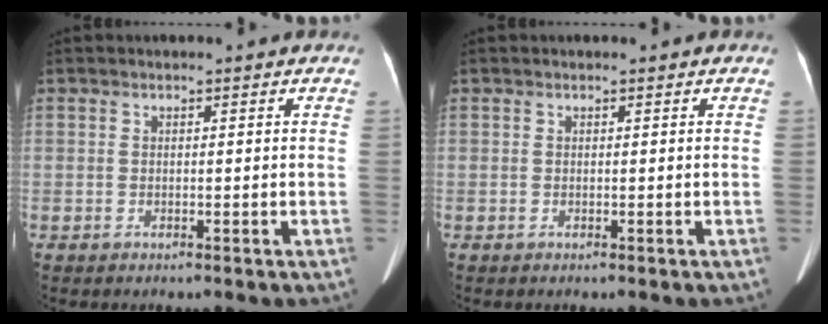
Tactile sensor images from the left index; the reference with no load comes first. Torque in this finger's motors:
{"motor_torque": [0.02, 0.02, 0.00, 0.00]}